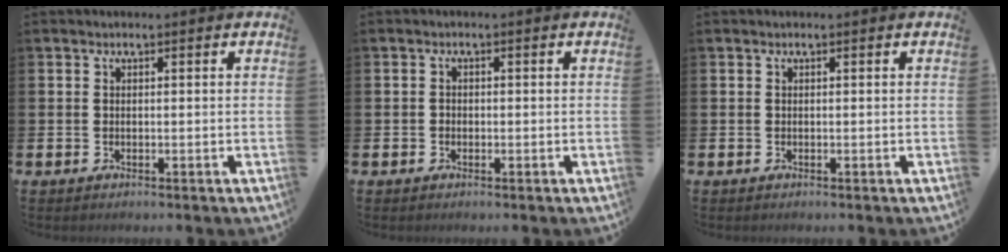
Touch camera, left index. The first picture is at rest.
{"total": 0.9, "force": [-0.4, 0.7, 0.2], "torque": [0.000, 0.002, -0.010]}
{"total": 0.0}